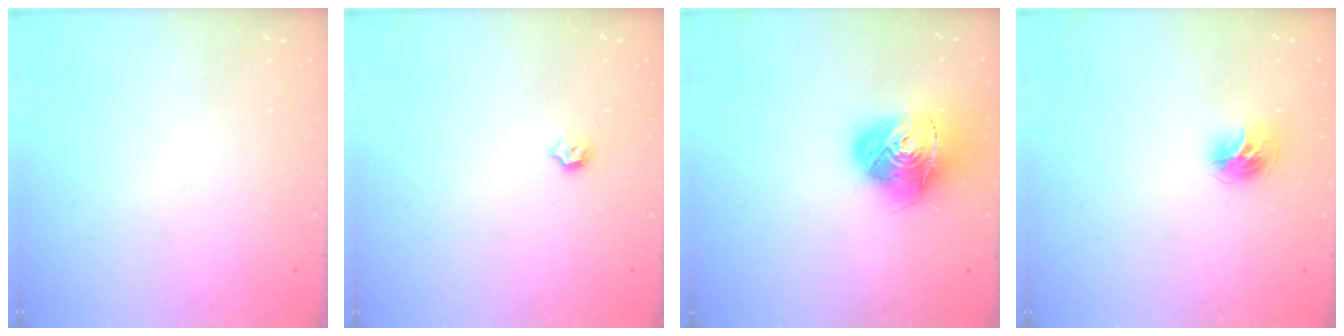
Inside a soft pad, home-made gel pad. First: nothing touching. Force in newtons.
{"total": 3.4, "press": 3.3, "slide": 0.7}
{"total": 16.4, "press": 16.3, "slide": 1.8}
{"total": 9.5, "press": 9.5, "slide": 0.4}